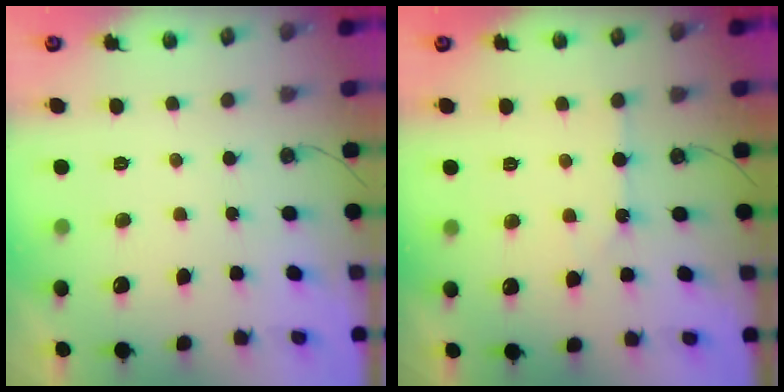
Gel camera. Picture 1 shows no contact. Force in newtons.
{"total": 2.1, "press": 2.1, "slide": 0.4}